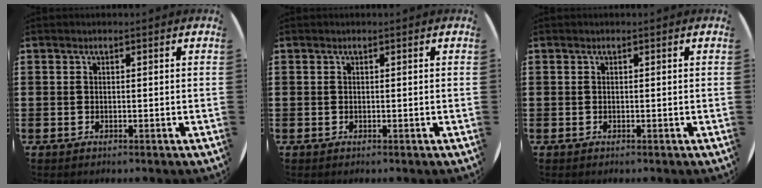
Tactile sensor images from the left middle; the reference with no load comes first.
{"total": 0.0}
{"total": 0.0}